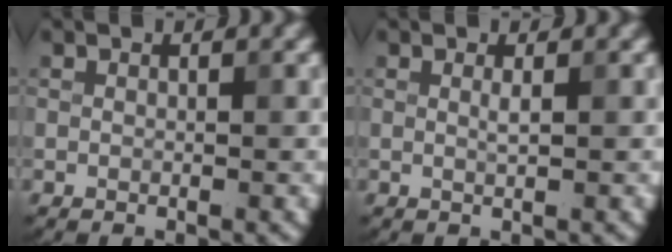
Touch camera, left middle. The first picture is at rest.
{"total": 0.8, "force": [0.2, 0.2, 0.8], "torque": [-0.012, 0.003, 0.001]}